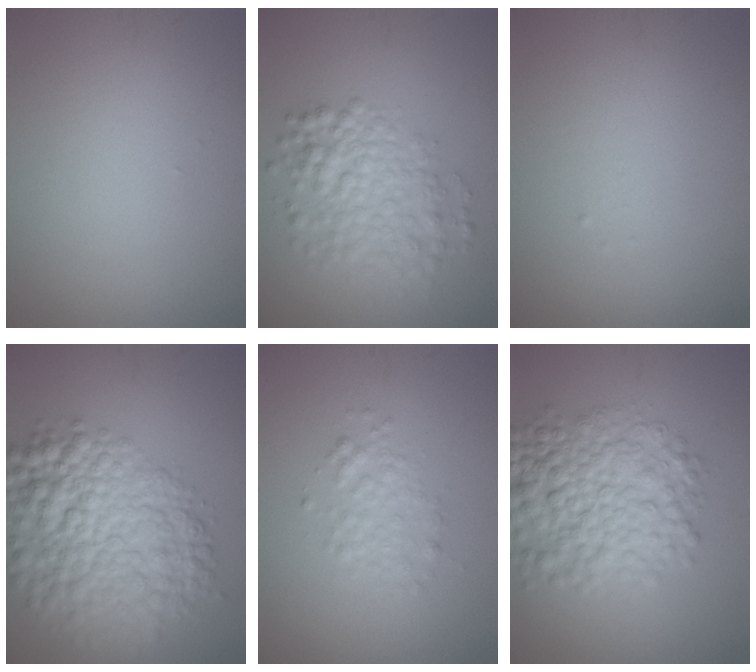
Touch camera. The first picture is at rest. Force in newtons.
{"total": 5.1, "press": 5.1, "slide": 0.2}
{"total": 0.0}
{"total": 10.1, "press": 10.1, "slide": 0.3}
{"total": 2.1, "press": 2.1, "slide": 0.1}
{"total": 7.4, "press": 7.4, "slide": 0.1}